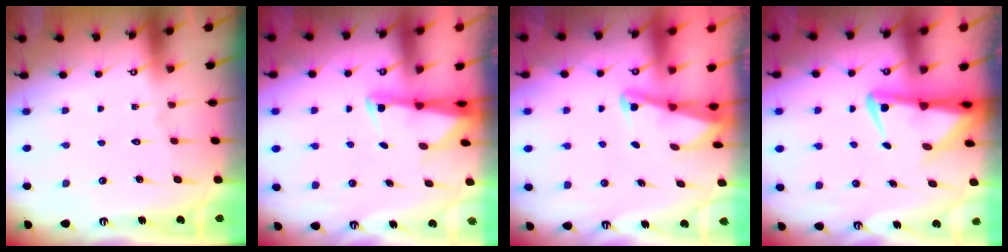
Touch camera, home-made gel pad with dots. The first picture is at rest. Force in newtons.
{"total": 2.6, "press": 2.6, "slide": 0.5}
{"total": 2.2, "press": 2.2, "slide": 0.4}
{"total": 4.8, "press": 4.7, "slide": 0.9}